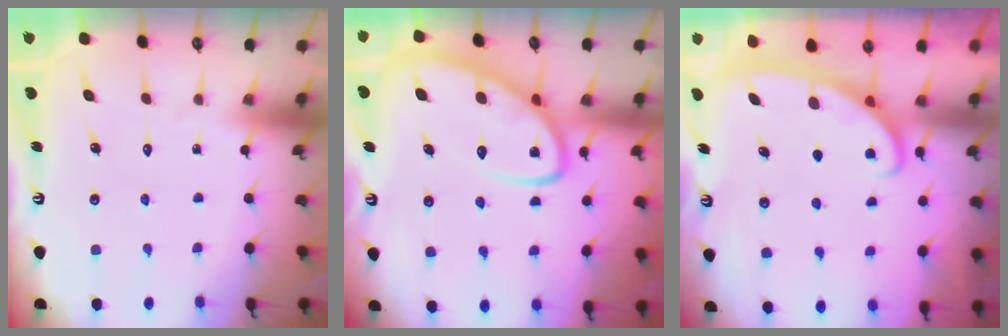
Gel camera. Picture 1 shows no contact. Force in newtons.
{"total": 9.2, "press": 9.1, "slide": 1.1}
{"total": 2.8, "press": 2.8, "slide": 0.4}